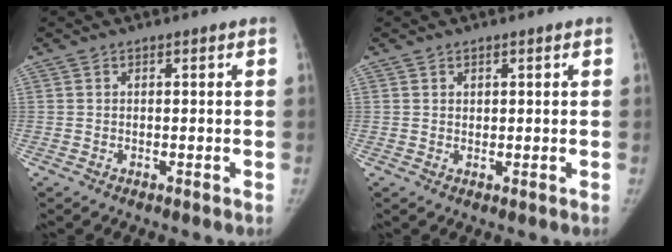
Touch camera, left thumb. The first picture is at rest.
{"total": 1.1, "force": [0.7, 0.8, 0.4], "torque": [0.005, -0.005, 0.010]}